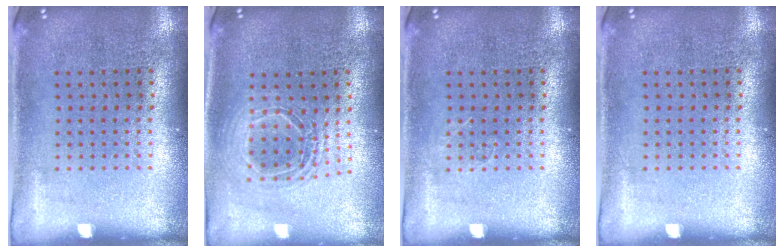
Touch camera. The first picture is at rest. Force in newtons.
{"total": 1.6, "press": 1.4, "slide": 0.8}
{"total": 0.6, "press": 0.5, "slide": 0.2}
{"total": 0.0}